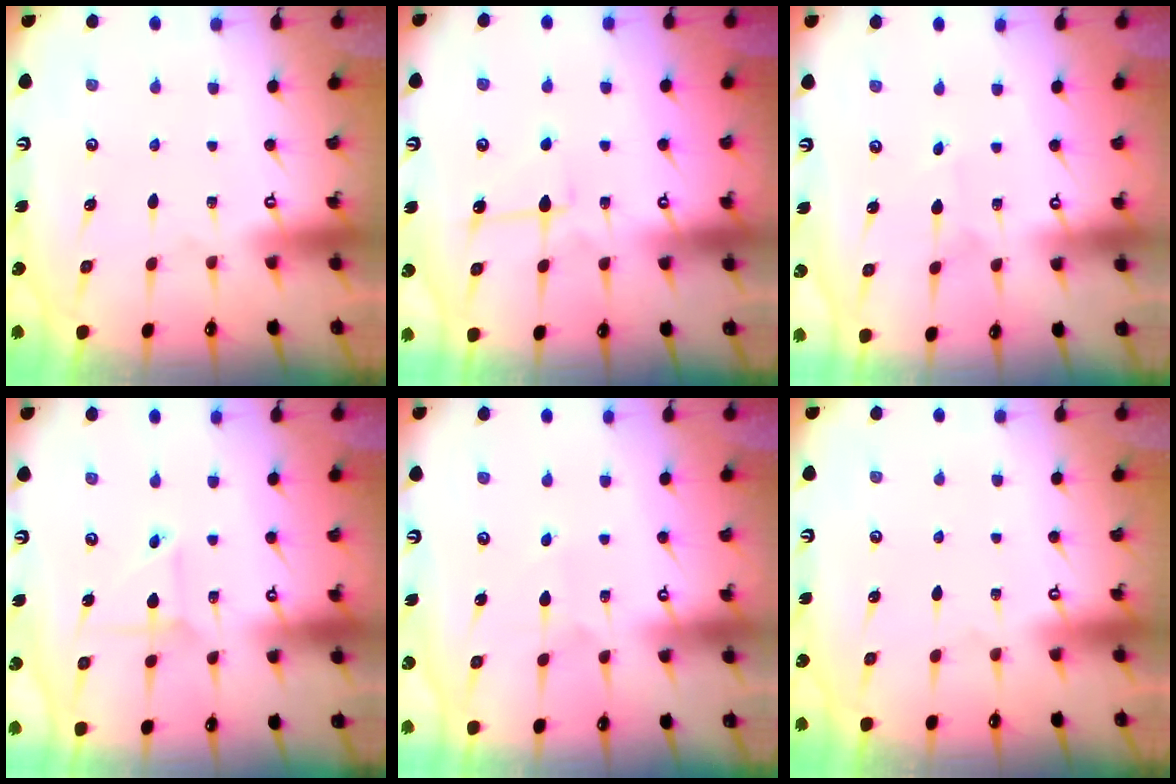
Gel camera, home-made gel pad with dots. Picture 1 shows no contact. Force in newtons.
{"total": 5.3, "press": 5.2, "slide": 0.7}
{"total": 2.3, "press": 2.3, "slide": 0.1}
{"total": 2.9, "press": 2.8, "slide": 0.3}
{"total": 3.8, "press": 3.8, "slide": 0.3}
{"total": 0.0}